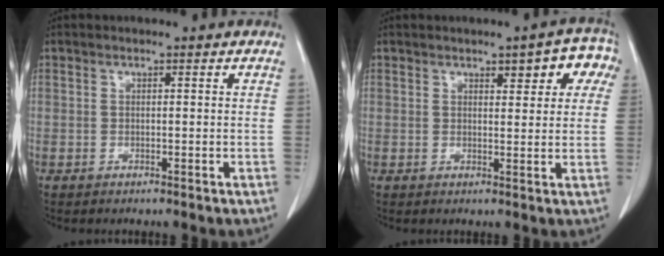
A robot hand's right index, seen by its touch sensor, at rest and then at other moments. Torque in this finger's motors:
{"motor_torque": [0.33, 0.31, 0.11, 0.01]}